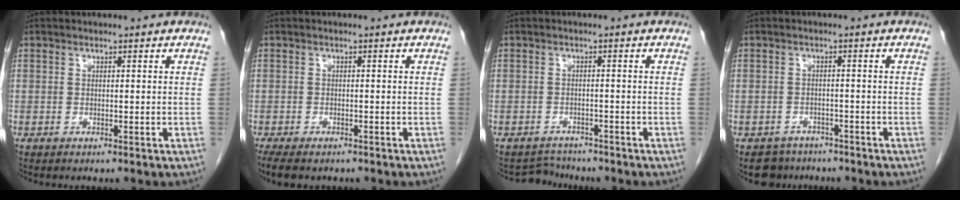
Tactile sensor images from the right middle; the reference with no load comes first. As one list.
[{"total": 6.3, "force": [-4.8, 2.6, 3.0], "torque": [-0.052, -0.012, -0.072]}, {"total": 2.7, "force": [-2.4, 0.6, -1.0], "torque": [0.011, -0.005, -0.038]}, {"total": 4.0, "force": [-3.2, 2.3, -0.4], "torque": [0.009, 0.007, -0.048]}]